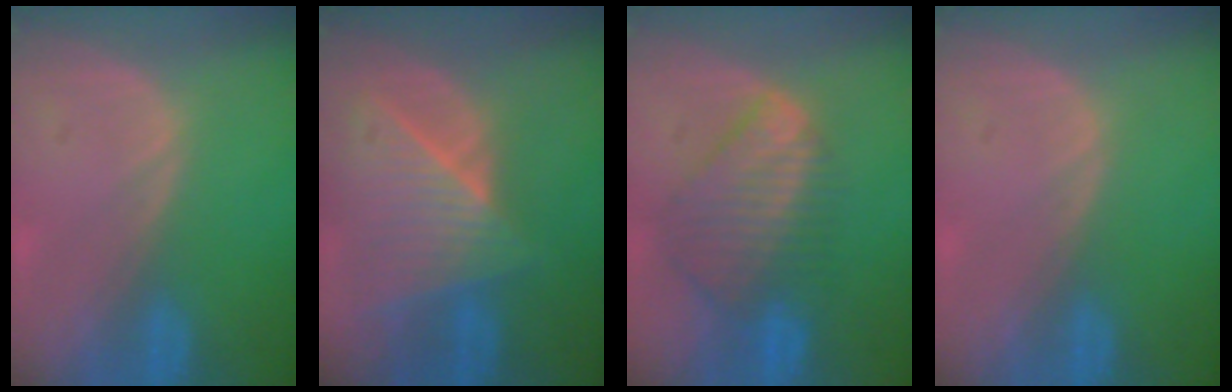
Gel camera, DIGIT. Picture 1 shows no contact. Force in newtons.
{"total": 8.8, "press": 7.8, "slide": 4.0}
{"total": 9.0, "press": 7.8, "slide": 4.6}
{"total": 0.0}